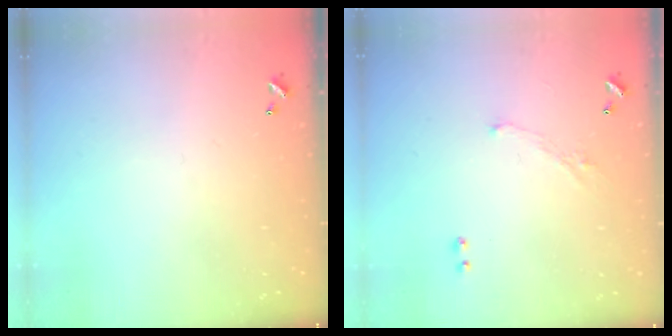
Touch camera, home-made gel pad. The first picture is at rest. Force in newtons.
{"total": 3.5, "press": 3.4, "slide": 0.8}